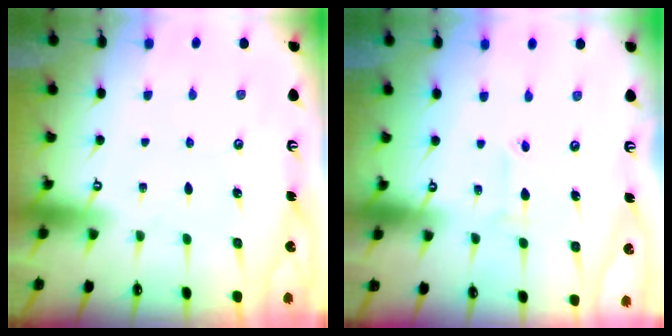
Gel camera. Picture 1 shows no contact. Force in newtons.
{"total": 2.6, "press": 2.6, "slide": 0.3}